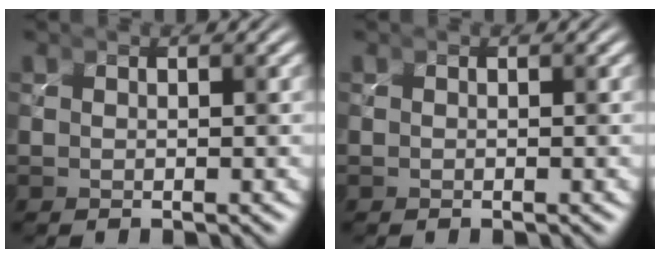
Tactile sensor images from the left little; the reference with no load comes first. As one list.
[{"total": 0.0}]